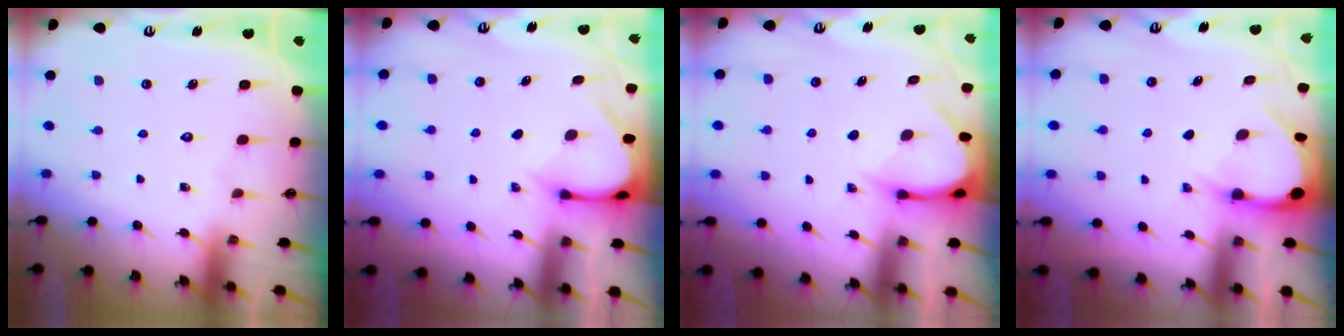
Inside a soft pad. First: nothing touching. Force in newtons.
{"total": 3.1, "press": 3.1, "slide": 0.3}
{"total": 3.6, "press": 3.6, "slide": 0.3}
{"total": 3.3, "press": 3.2, "slide": 0.2}